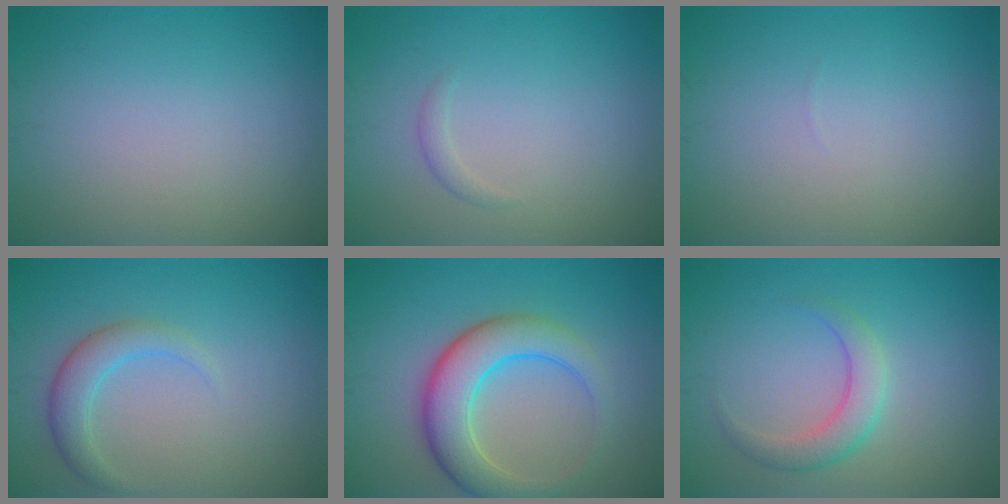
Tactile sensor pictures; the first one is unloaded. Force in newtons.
{"total": 0.8, "press": 0.8, "slide": 0.0}
{"total": 0.0}
{"total": 2.8, "press": 2.8, "slide": 0.2}
{"total": 6.4, "press": 6.4, "slide": 0.1}
{"total": 2.8, "press": 2.8, "slide": 0.1}